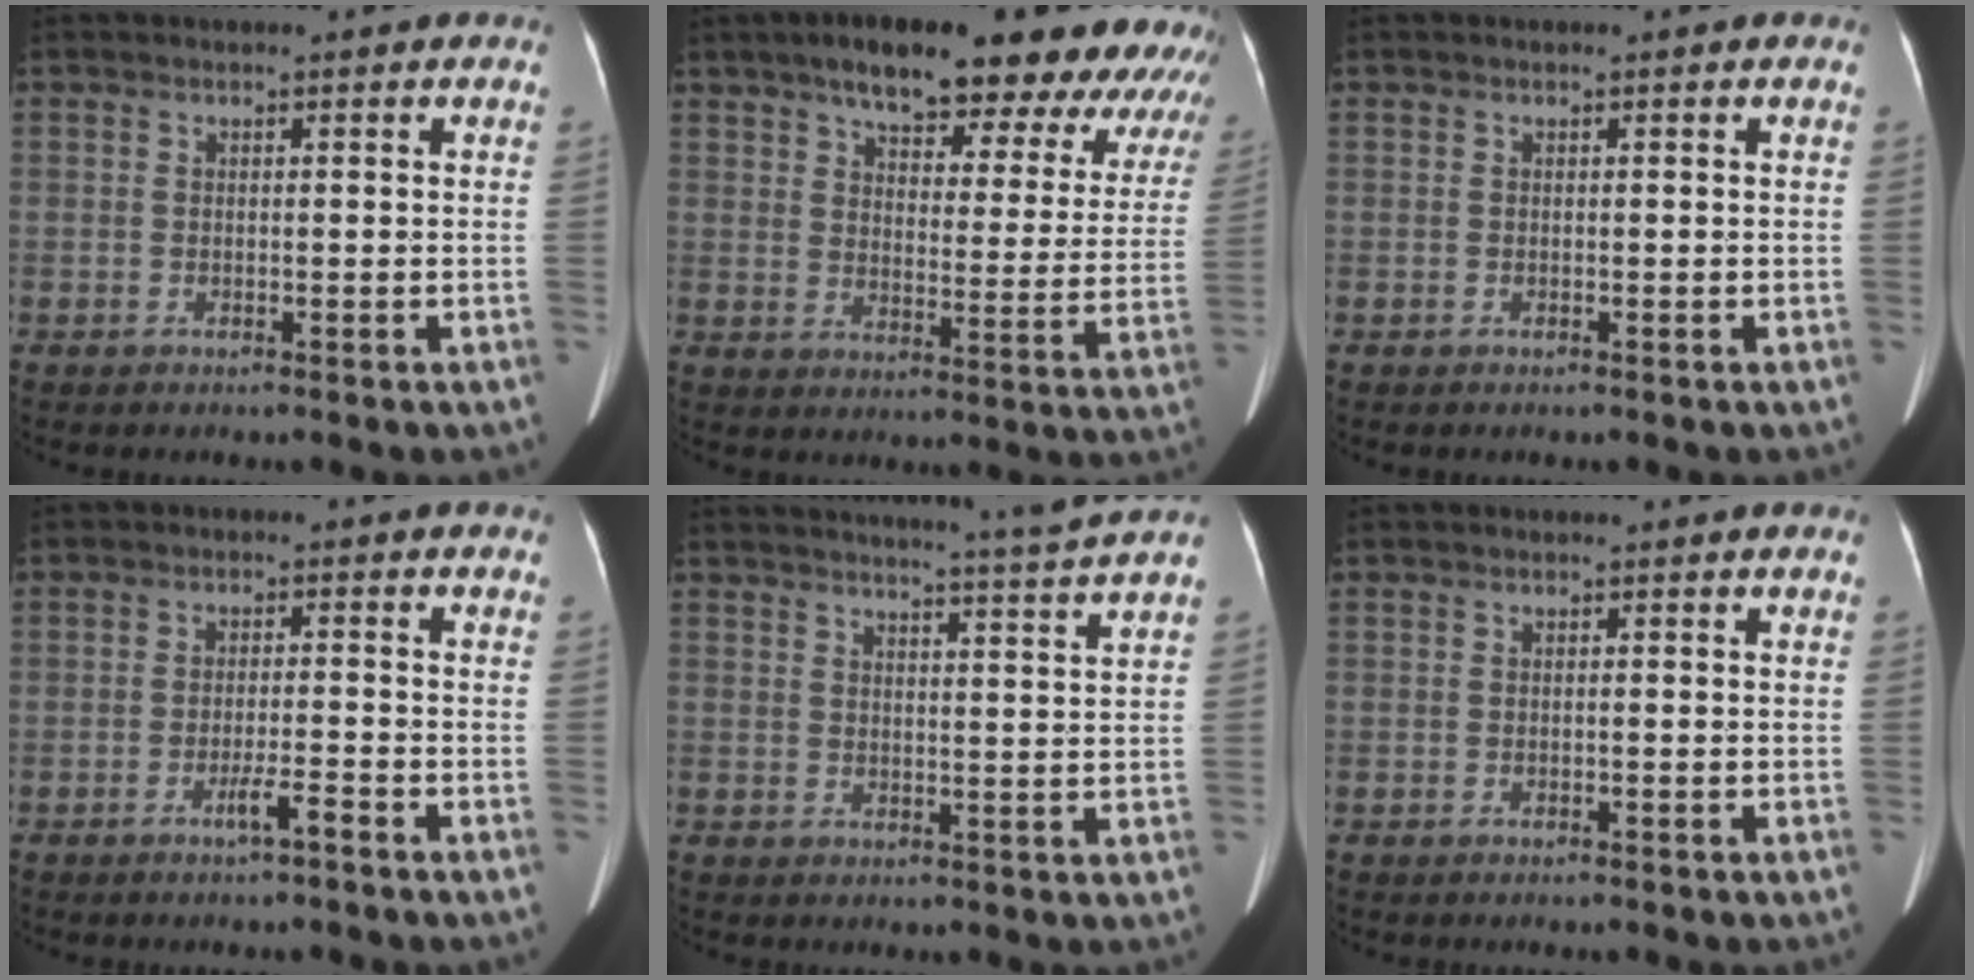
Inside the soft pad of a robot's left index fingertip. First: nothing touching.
{"total": 24.4, "force": [20.2, 7.1, 11.8], "torque": [-0.145, 0.013, 0.239]}
{"total": 0.0}
{"total": 2.8, "force": [-1.9, -0.1, 2.1], "torque": [-0.039, -0.003, -0.034]}
{"total": 6.7, "force": [6.0, -2.1, 2.1], "torque": [-0.033, -0.016, 0.078]}
{"total": 0.0}